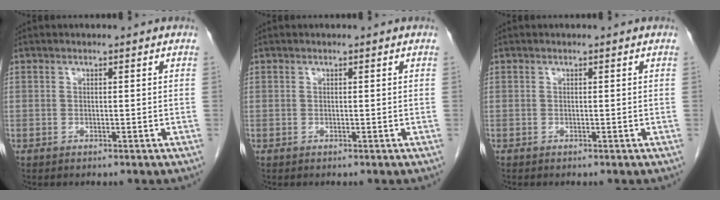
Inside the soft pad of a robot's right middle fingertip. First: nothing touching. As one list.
[{"total": 0.0}, {"total": 0.0}]